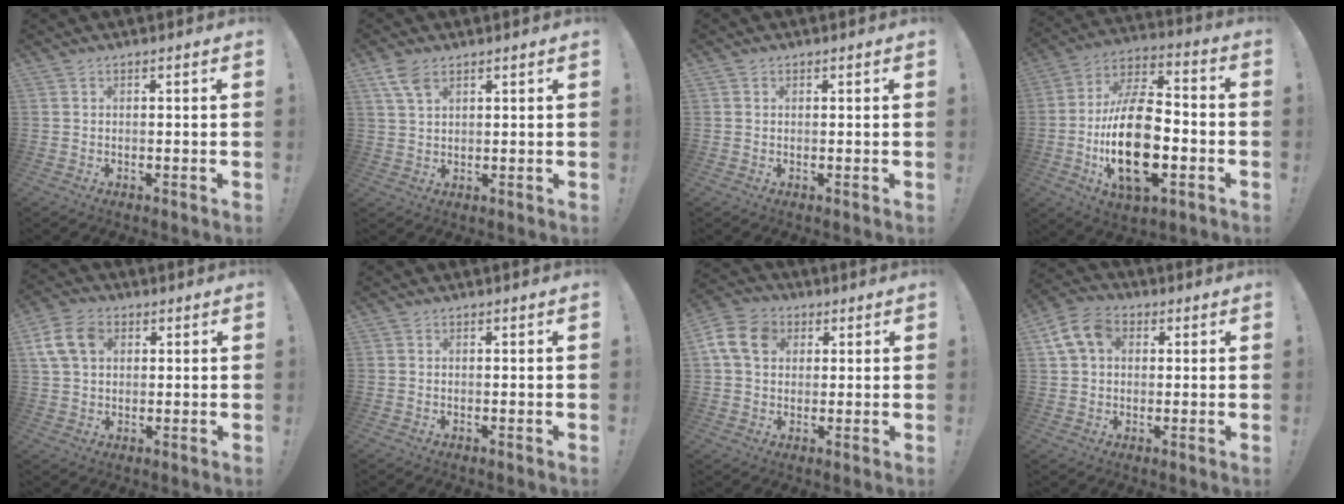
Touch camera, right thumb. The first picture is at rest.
{"total": 5.4, "force": [3.1, 2.6, 3.5], "torque": [-0.068, -0.009, 0.062]}
{"total": 0.7, "force": [0.4, 0.5, 0.0], "torque": [0.003, -0.002, 0.008]}
{"total": 23.9, "force": [-5.4, 12.6, 19.5], "torque": [-0.373, 0.022, -0.092]}
{"total": 11.2, "force": [3.8, 7.9, 6.9], "torque": [-0.135, 0.004, 0.078]}
{"total": 0.0}
{"total": 11.9, "force": [3.4, 9.2, 6.7], "torque": [-0.127, 0.003, 0.069]}
{"total": 10.5, "force": [3.6, 7.7, 6.2], "torque": [-0.111, 0.002, 0.072]}